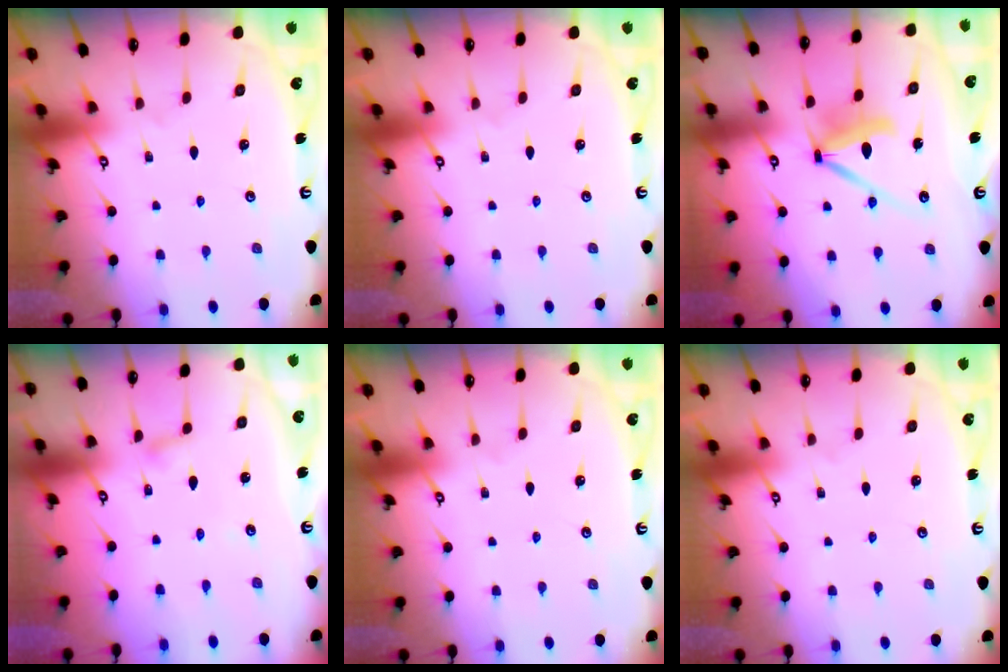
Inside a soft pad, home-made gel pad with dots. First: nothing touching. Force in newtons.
{"total": 0.0}
{"total": 10.4, "press": 10.4, "slide": 0.6}
{"total": 2.1, "press": 2.1, "slide": 0.2}
{"total": 0.0}
{"total": 0.0}